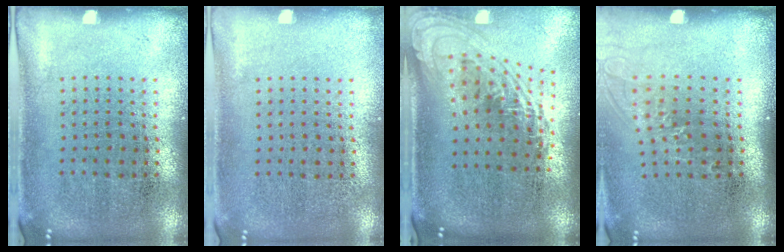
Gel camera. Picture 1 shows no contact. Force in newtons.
{"total": 0.0}
{"total": 2.3, "press": 1.7, "slide": 1.5}
{"total": 1.3, "press": 1.0, "slide": 0.8}